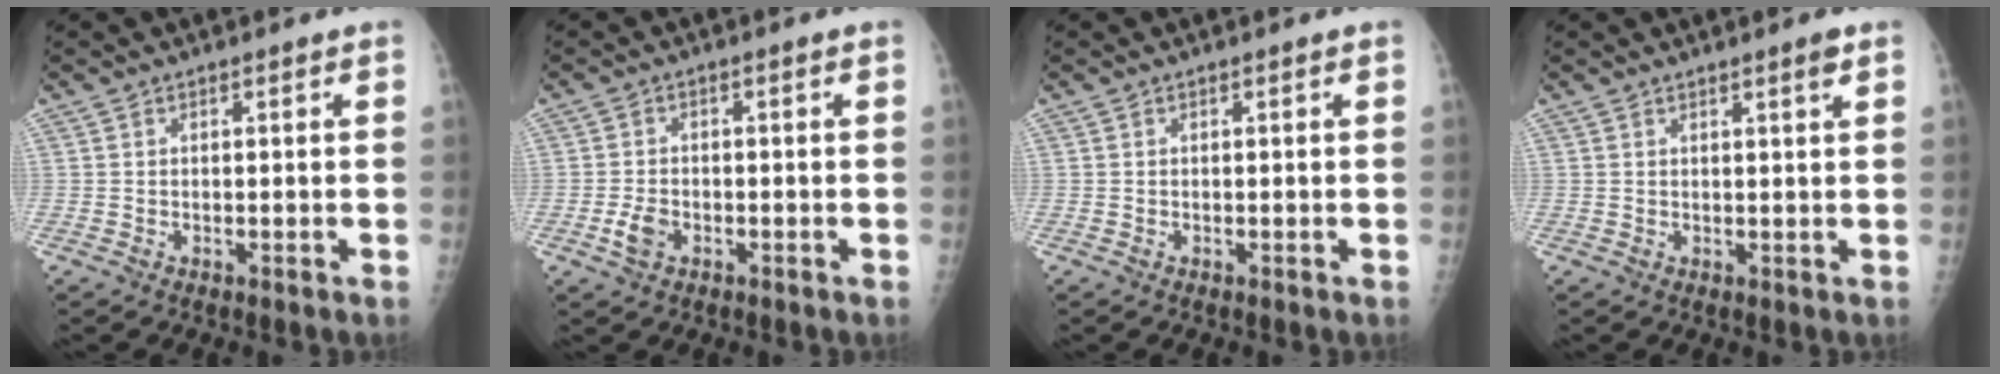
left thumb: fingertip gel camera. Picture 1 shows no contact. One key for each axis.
{"total": 3.3, "fx": -1.4, "fy": 2.1, "fz": 2.2, "tx": -0.044, "ty": 0.009, "tz": -0.025}
{"total": 0.0}
{"total": 1.7, "fx": 1.1, "fy": 0.0, "fz": 1.2, "tx": -0.017, "ty": -0.007, "tz": 0.016}